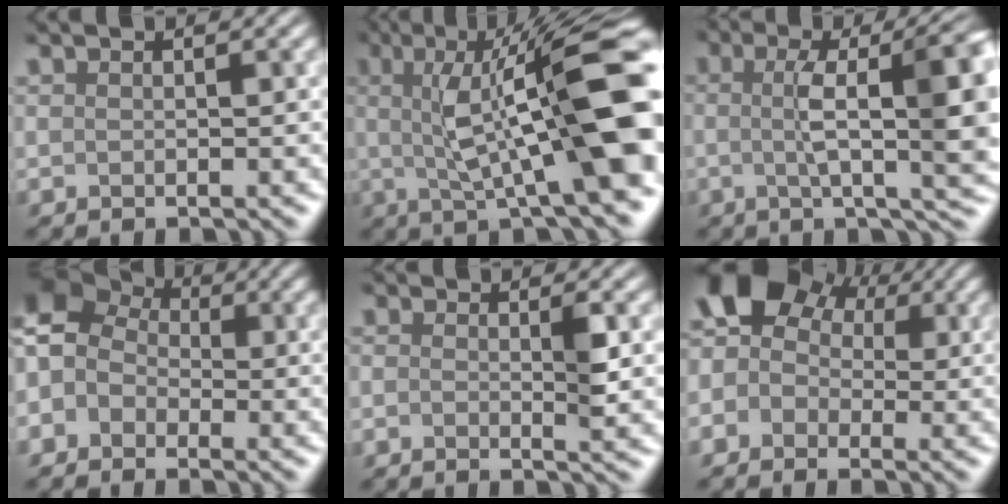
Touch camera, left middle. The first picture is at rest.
{"total": 11.3, "force": [0.5, 1.9, 11.1], "torque": [-0.180, 0.017, 0.027]}
{"total": 8.3, "force": [0.7, 1.2, 8.2], "torque": [-0.118, 0.017, 0.031]}
{"total": 4.5, "force": [-1.6, 3.7, 1.9], "torque": [-0.068, 0.014, -0.013]}
{"total": 1.2, "force": [-0.7, -0.8, 0.6], "torque": [-0.032, -0.006, 0.006]}
{"total": 5.5, "force": [0.7, 4.3, 3.4], "torque": [-0.091, 0.009, 0.031]}